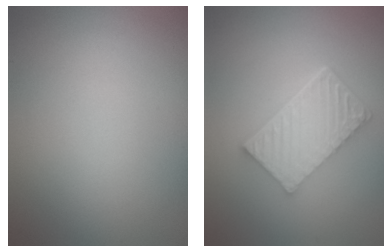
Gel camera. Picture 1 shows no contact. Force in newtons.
{"total": 6.1, "press": 4.3, "slide": 4.2}